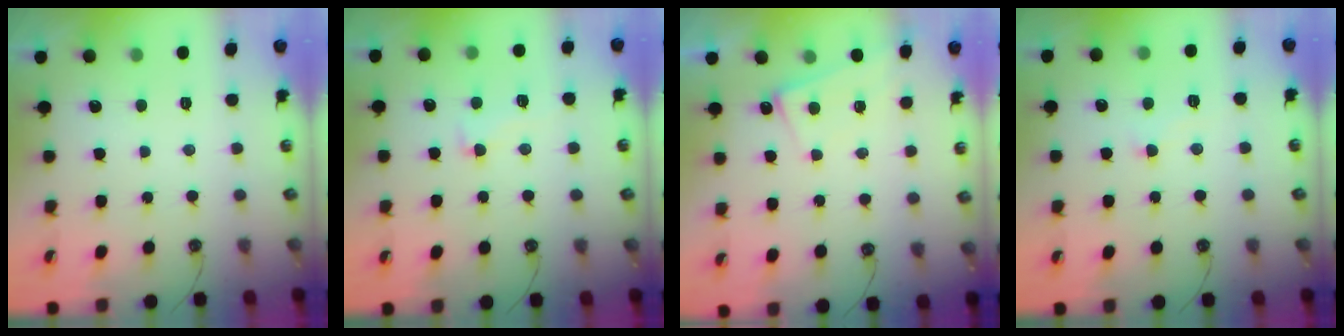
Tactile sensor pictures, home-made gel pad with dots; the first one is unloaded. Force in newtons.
{"total": 1.6, "press": 1.1, "slide": 1.1}
{"total": 1.0, "press": 0.9, "slide": 0.3}
{"total": 1.7, "press": 1.7, "slide": 0.2}